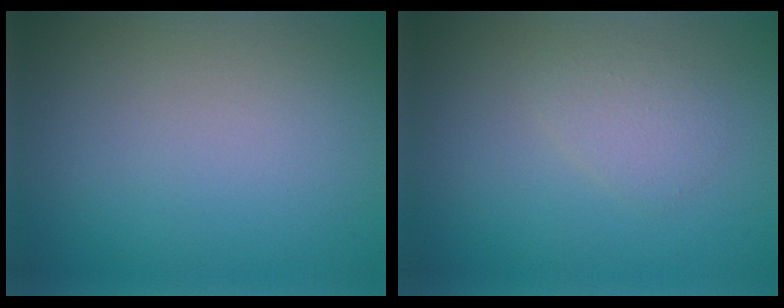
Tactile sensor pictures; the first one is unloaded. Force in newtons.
{"total": 1.6, "press": 1.6, "slide": 0.1}